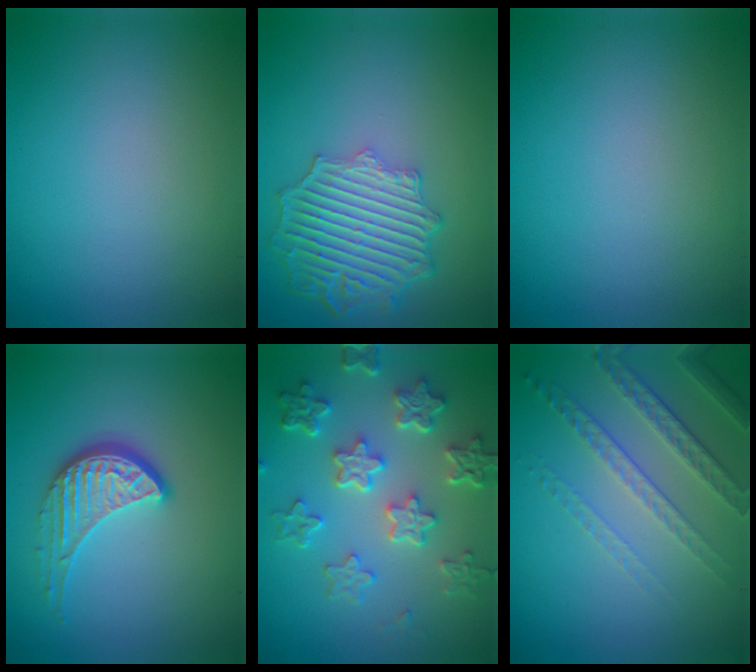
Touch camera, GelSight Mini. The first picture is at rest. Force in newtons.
{"total": 6.9, "press": 5.5, "slide": 4.2}
{"total": 0.0}
{"total": 4.0, "press": 2.9, "slide": 2.7}
{"total": 6.0, "press": 4.7, "slide": 3.8}
{"total": 4.8, "press": 3.1, "slide": 3.7}